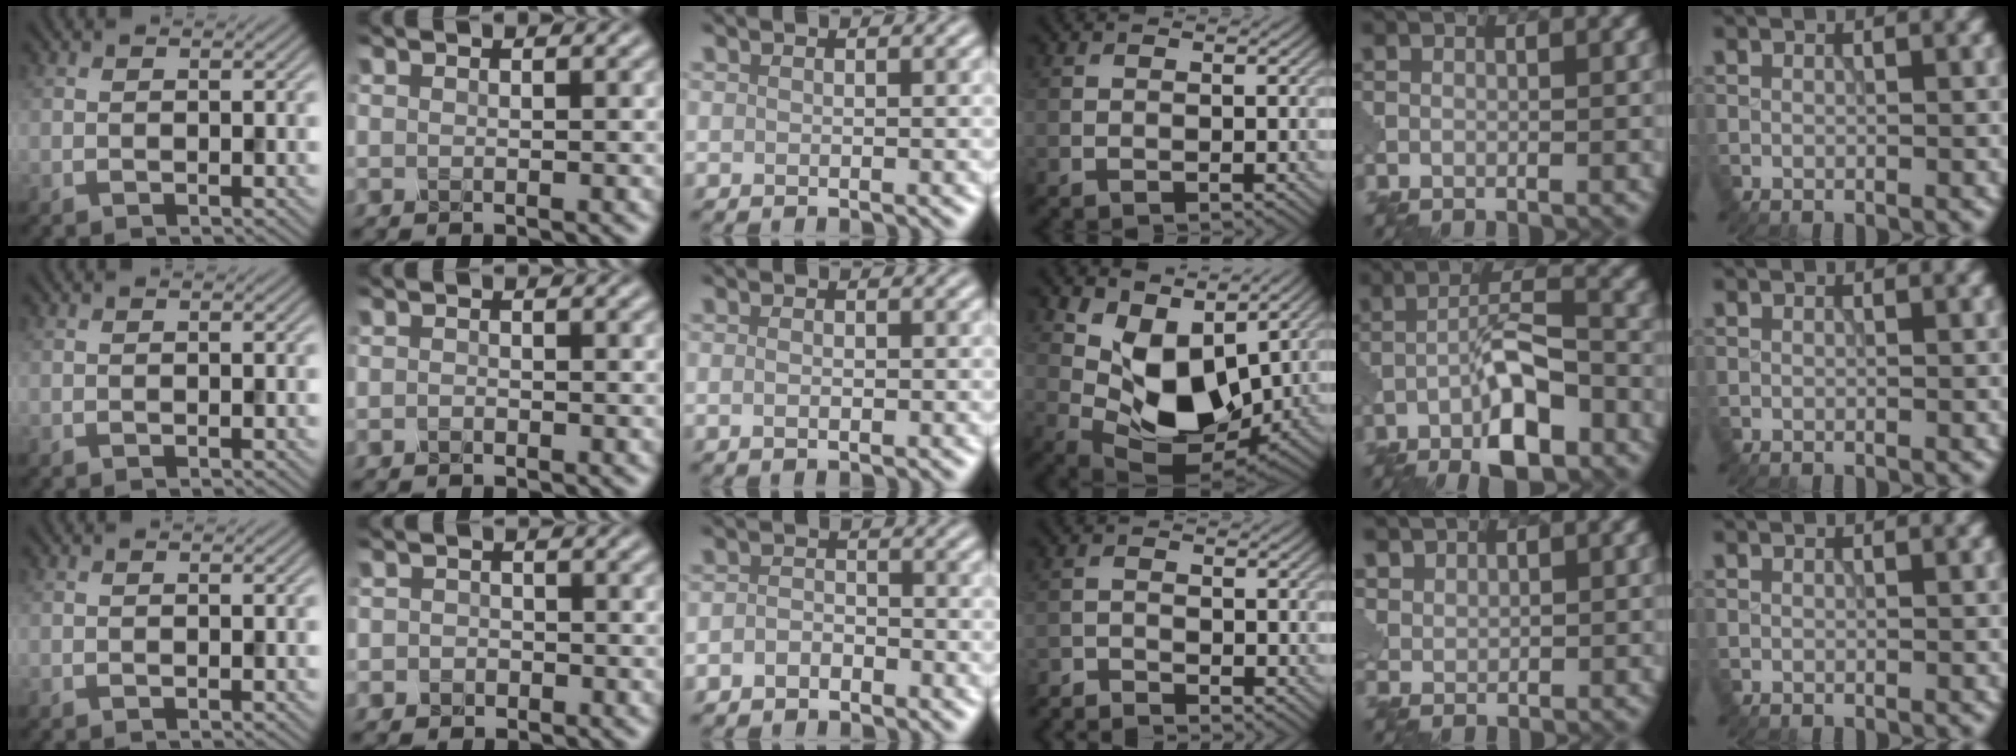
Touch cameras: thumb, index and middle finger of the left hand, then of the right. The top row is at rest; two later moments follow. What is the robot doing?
{"motion": "insert", "object": "pin"}